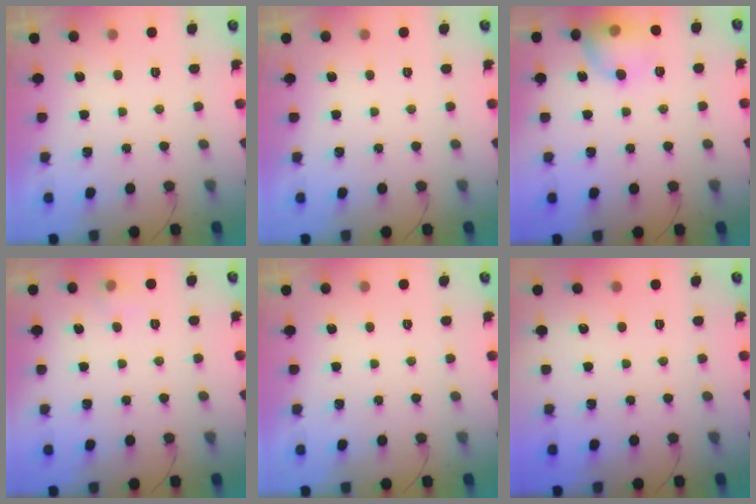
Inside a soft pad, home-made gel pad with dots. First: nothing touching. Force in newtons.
{"total": 0.0}
{"total": 11.4, "press": 11.3, "slide": 1.7}
{"total": 4.1, "press": 3.8, "slide": 1.6}
{"total": 0.0}
{"total": 0.0}